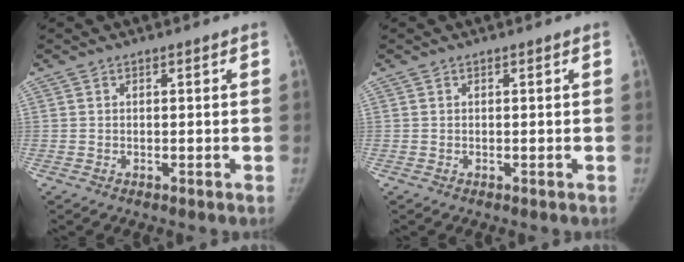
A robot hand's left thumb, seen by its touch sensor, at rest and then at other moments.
{"total": 0.0}